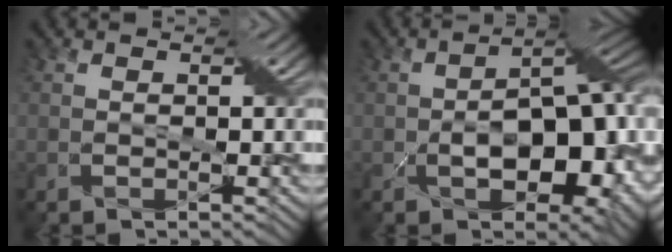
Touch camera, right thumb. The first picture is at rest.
{"total": 15.2, "force": [-2.7, 8.5, 12.2], "torque": [-0.157, -0.025, -0.019]}